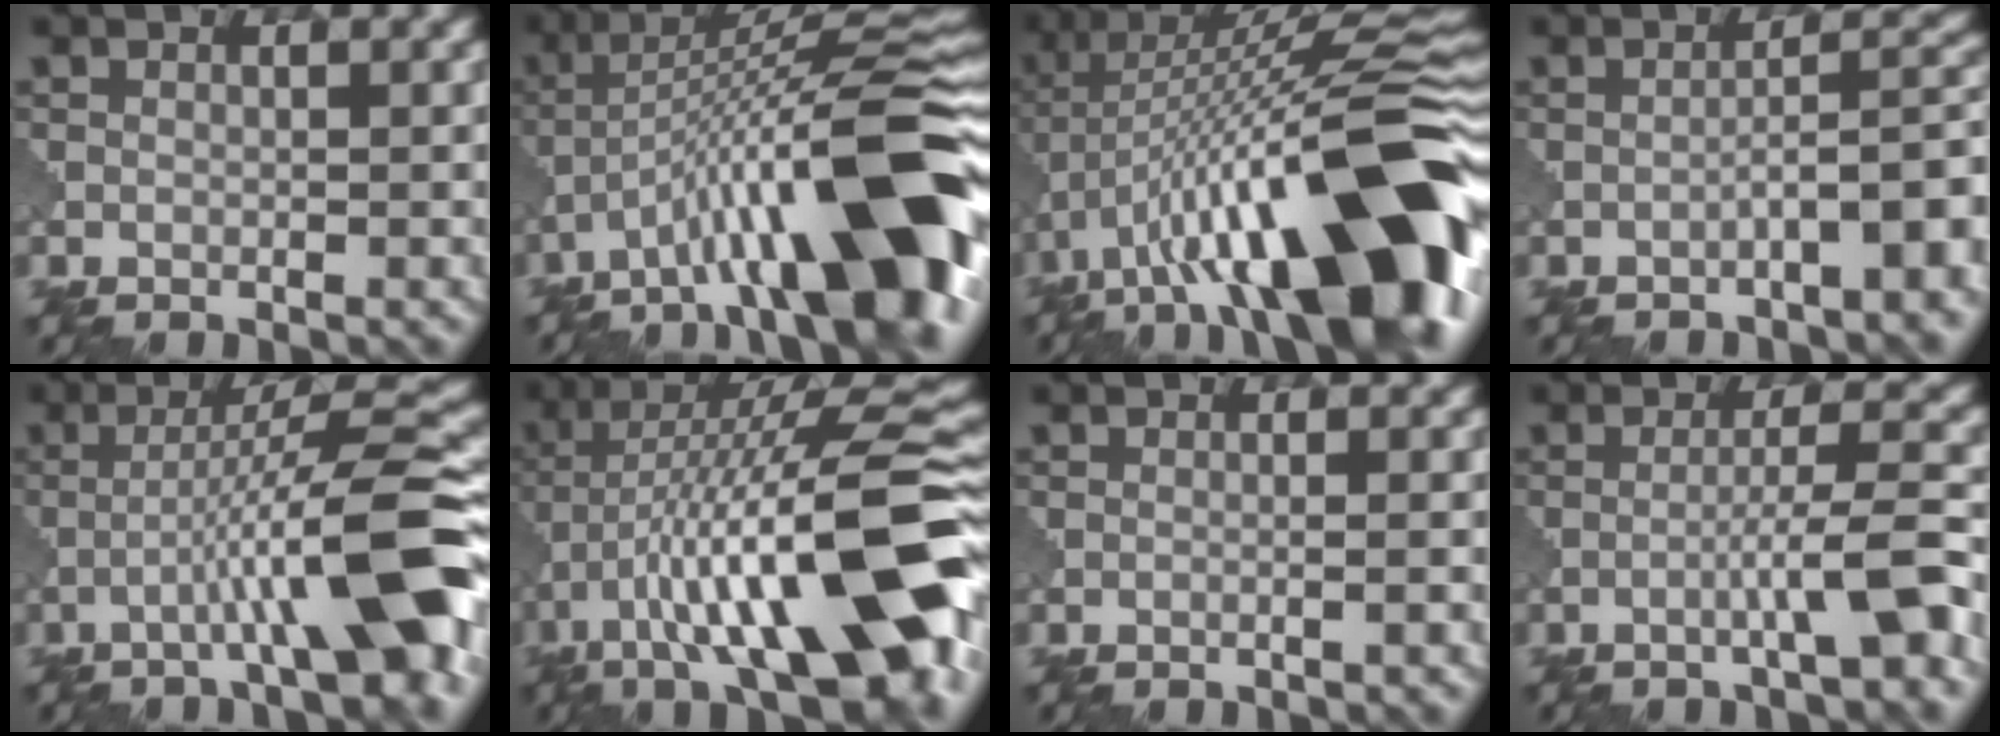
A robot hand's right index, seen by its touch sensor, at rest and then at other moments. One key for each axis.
{"total": 14.6, "fx": -6.6, "fy": 3.6, "fz": 12.6, "tx": -0.188, "ty": 0.032, "tz": -0.093}
{"total": 17.1, "fx": -5.5, "fy": 5.7, "fz": 15.2, "tx": -0.228, "ty": 0.054, "tz": -0.099}
{"total": 5.6, "fx": -2.6, "fy": 1.4, "fz": 4.7, "tx": -0.056, "ty": 0.025, "tz": -0.032}
{"total": 9.5, "fx": -3.3, "fy": 1.0, "fz": 8.8, "tx": -0.124, "ty": 0.028, "tz": -0.047}
{"total": 16.0, "fx": -4.8, "fy": 4.7, "fz": 14.6, "tx": -0.239, "ty": 0.041, "tz": -0.067}
{"total": 1.1, "fx": -0.2, "fy": 0.5, "fz": 1.0, "tx": 0.011, "ty": 0.002, "tz": -0.019}
{"total": 4.3, "fx": -1.9, "fy": 0.2, "fz": 3.8, "tx": -0.053, "ty": 0.022, "tz": -0.039}